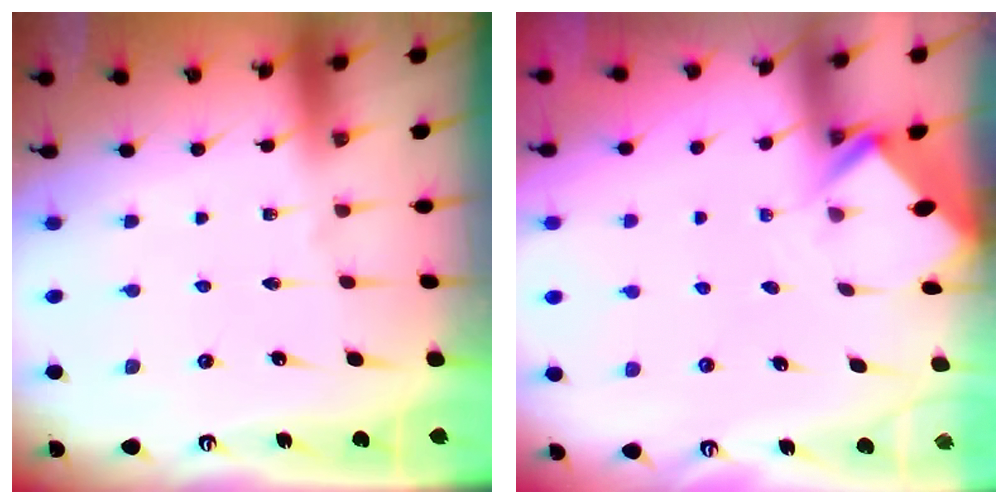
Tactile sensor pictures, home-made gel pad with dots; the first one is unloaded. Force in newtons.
{"total": 2.7, "press": 2.7, "slide": 0.2}